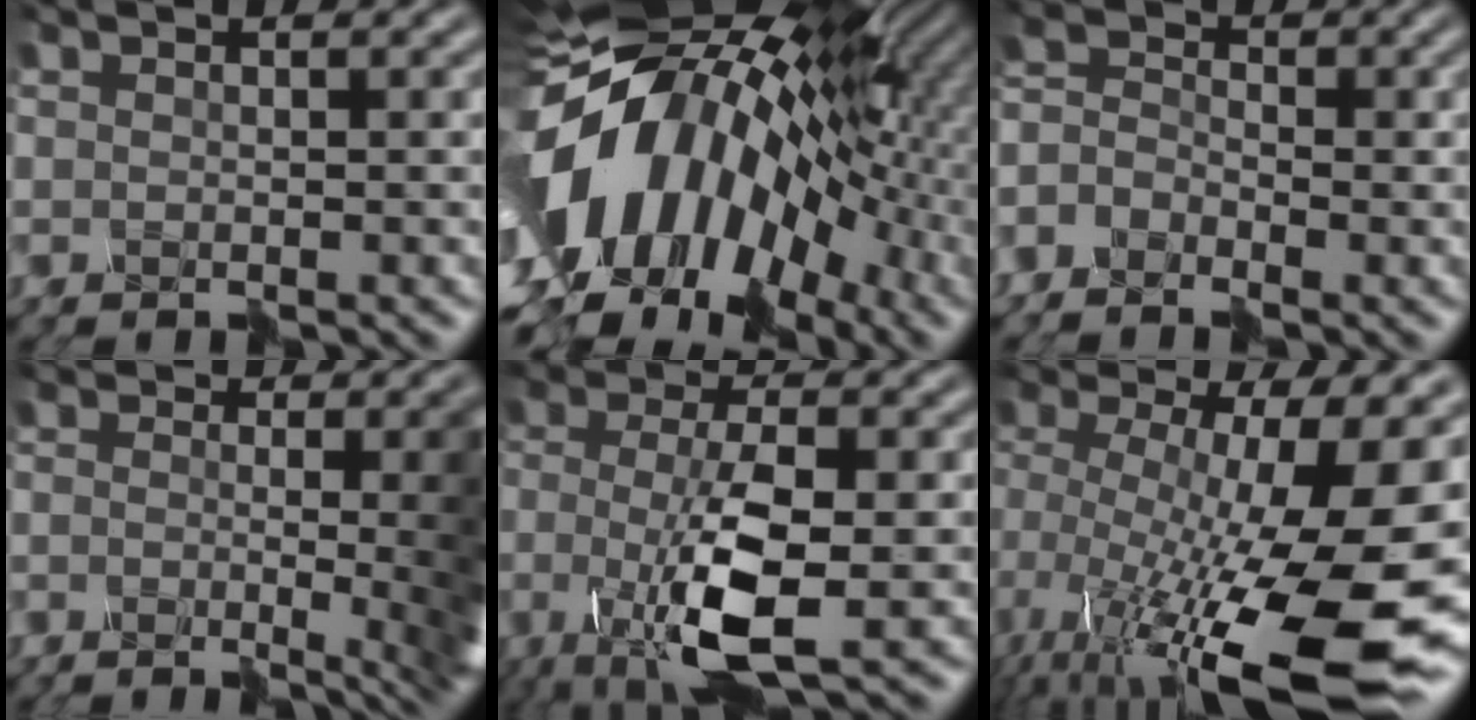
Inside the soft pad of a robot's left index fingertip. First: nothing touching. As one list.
[{"total": 16.1, "force": [-2.1, 11.0, 11.7], "torque": [-0.235, 0.009, -0.045]}, {"total": 4.7, "force": [-4.2, 2.1, 0.5], "torque": [-0.009, -0.005, -0.070]}, {"total": 10.8, "force": [-1.5, 4.0, 9.9], "torque": [-0.090, -0.002, -0.016]}, {"total": 6.5, "force": [-2.8, 1.4, 5.7], "torque": [-0.139, -0.007, -0.051]}, {"total": 17.5, "force": [-5.2, 5.4, 15.8], "torque": [-0.274, -0.021, -0.082]}]